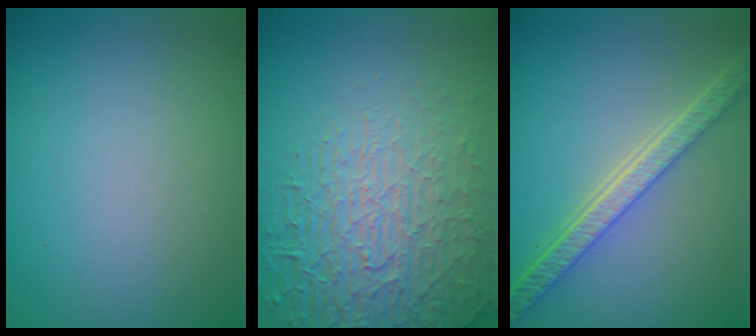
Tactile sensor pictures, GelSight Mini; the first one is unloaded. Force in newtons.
{"total": 7.6, "press": 5.5, "slide": 5.2}
{"total": 5.7, "press": 4.3, "slide": 3.7}